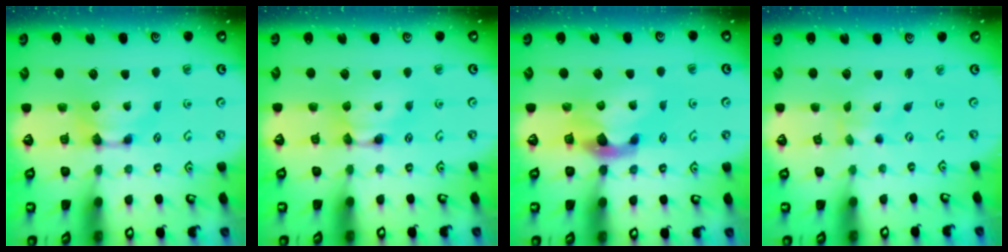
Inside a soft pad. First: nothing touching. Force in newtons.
{"total": 1.6, "press": 1.6, "slide": 0.2}
{"total": 2.8, "press": 2.5, "slide": 1.3}
{"total": 4.1, "press": 4.0, "slide": 0.9}